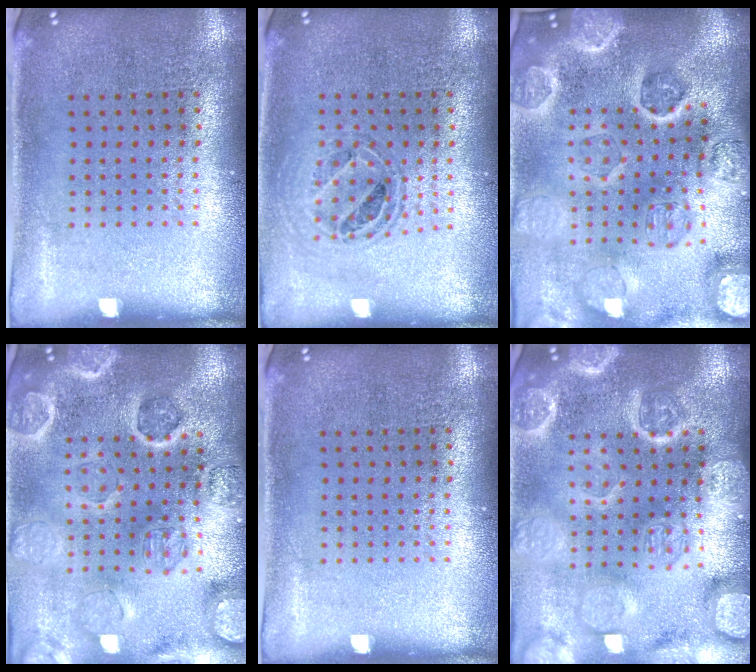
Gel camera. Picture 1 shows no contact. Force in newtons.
{"total": 0.8, "press": 0.8, "slide": 0.0}
{"total": 4.5, "press": 4.1, "slide": 1.9}
{"total": 2.9, "press": 2.9, "slide": 0.3}
{"total": 0.0}
{"total": 6.0, "press": 6.0, "slide": 0.9}